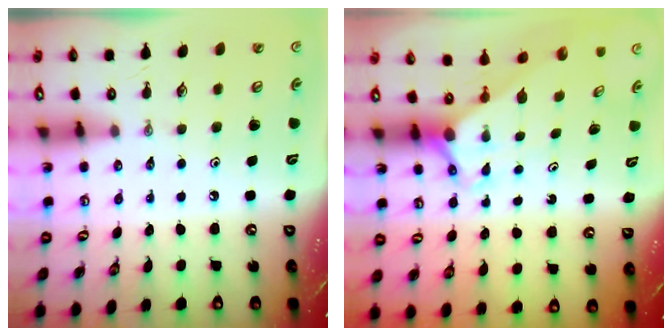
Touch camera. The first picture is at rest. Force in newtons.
{"total": 2.7, "press": 2.7, "slide": 0.2}